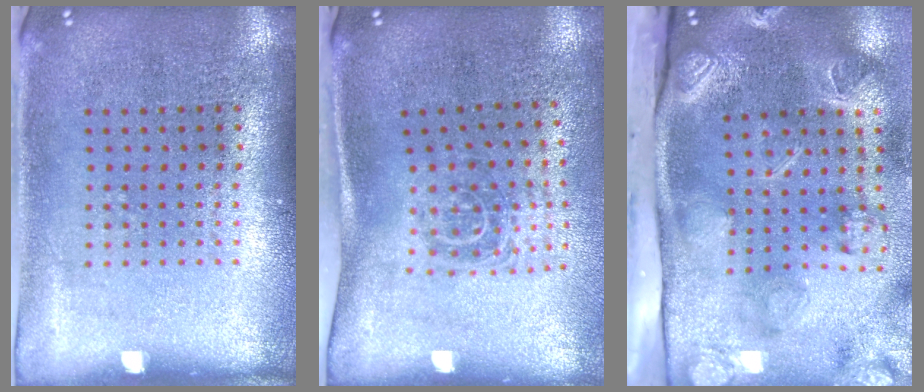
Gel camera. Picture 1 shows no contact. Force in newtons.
{"total": 1.7, "press": 1.2, "slide": 1.3}
{"total": 4.4, "press": 3.2, "slide": 3.1}